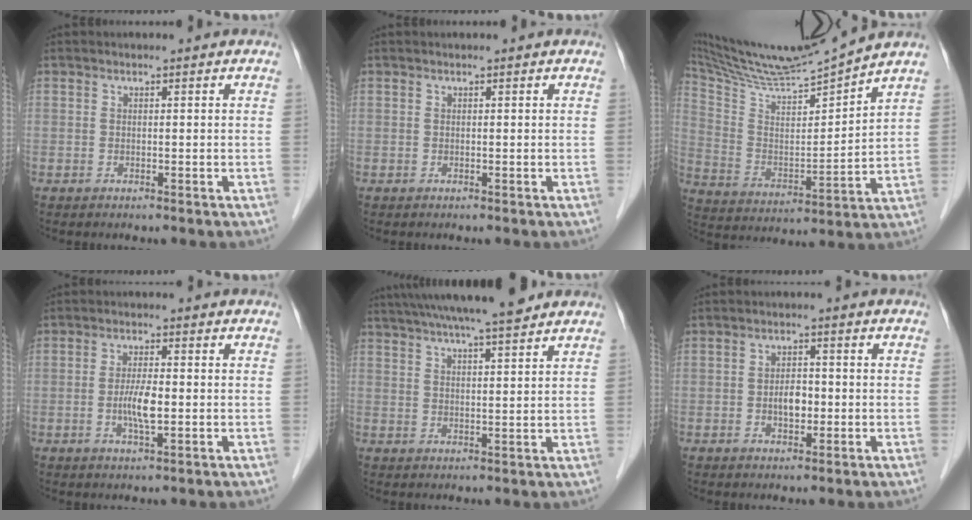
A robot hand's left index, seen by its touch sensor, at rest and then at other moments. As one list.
[{"total": 0.0}, {"total": 15.7, "force": [14.7, -1.3, 5.5], "torque": [-0.114, -0.005, 0.265]}, {"total": 4.1, "force": [-0.7, 0.7, 4.0], "torque": [-0.080, -0.004, -0.011]}, {"total": 14.1, "force": [12.1, 0.7, 7.2], "torque": [-0.124, 0.026, 0.178]}, {"total": 3.0, "force": [-0.6, 1.6, 2.4], "torque": [-0.041, 0.004, -0.008]}]